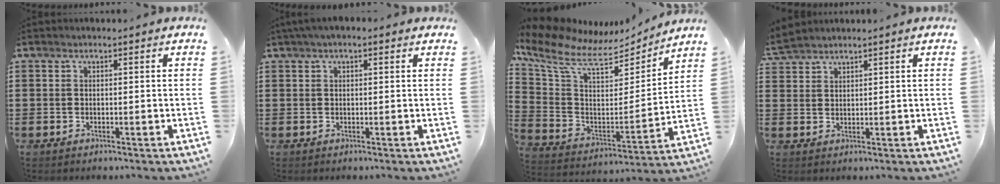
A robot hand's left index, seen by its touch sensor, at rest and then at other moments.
{"total": 1.6, "force": [0.6, 0.7, 1.3], "torque": [-0.025, 0.005, 0.010]}
{"total": 9.7, "force": [7.8, 3.0, 5.0], "torque": [-0.136, -0.054, 0.132]}
{"total": 2.6, "force": [2.6, 0.2, 0.4], "torque": [-0.017, -0.002, 0.051]}